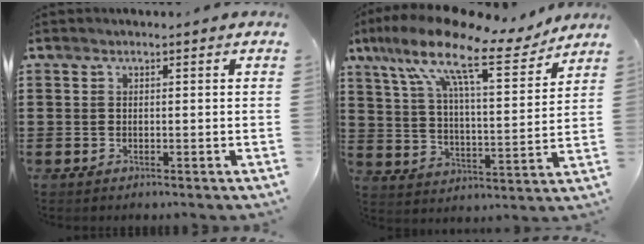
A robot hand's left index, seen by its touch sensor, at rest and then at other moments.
{"total": 14.9, "force": [10.6, 3.2, 10.0], "torque": [-0.212, -0.051, 0.174]}